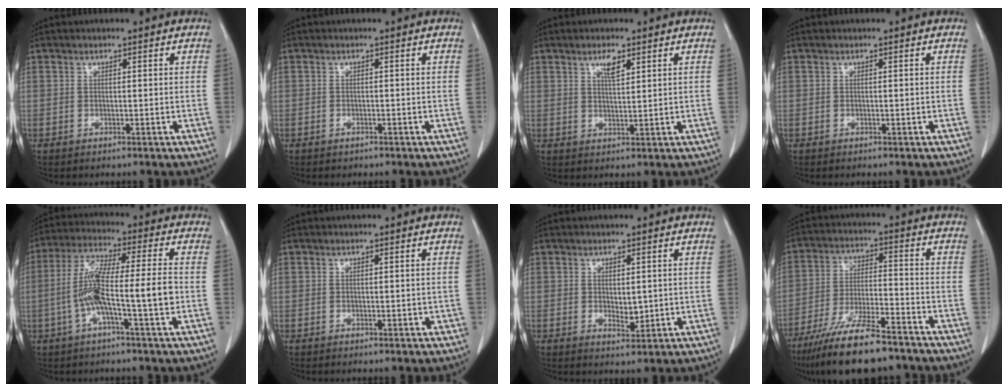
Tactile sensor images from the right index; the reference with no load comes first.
{"total": 0.5, "force": [-0.4, 0.3, 0.1], "torque": [-0.006, 0.000, -0.005]}
{"total": 3.0, "force": [1.8, 0.7, 2.3], "torque": [-0.046, -0.002, 0.032]}
{"total": 0.0}
{"total": 11.0, "force": [-2.3, 0.6, 10.8], "torque": [-0.210, 0.016, -0.049]}
{"total": 0.9, "force": [-0.1, 0.5, 0.8], "torque": [-0.012, -0.001, 0.002]}
{"total": 2.5, "force": [0.2, 1.3, 2.2], "torque": [-0.035, -0.008, 0.009]}
{"total": 14.4, "force": [-11.4, 2.5, 8.5], "torque": [-0.162, -0.027, -0.198]}